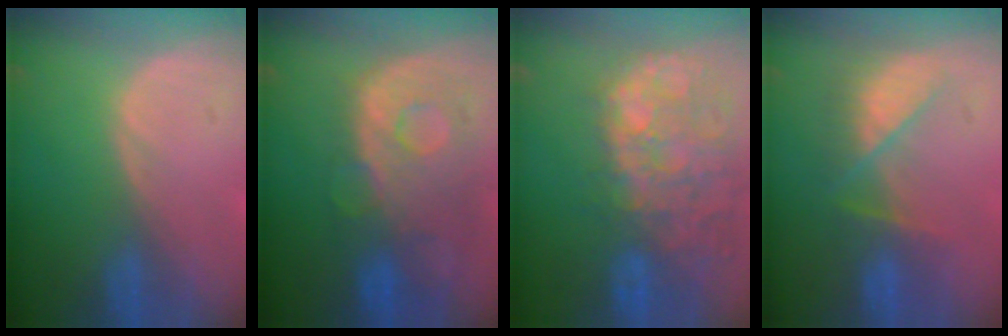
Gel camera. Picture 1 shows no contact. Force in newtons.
{"total": 11.0, "press": 9.7, "slide": 5.3}
{"total": 13.8, "press": 11.5, "slide": 7.6}
{"total": 7.4, "press": 6.8, "slide": 3.0}